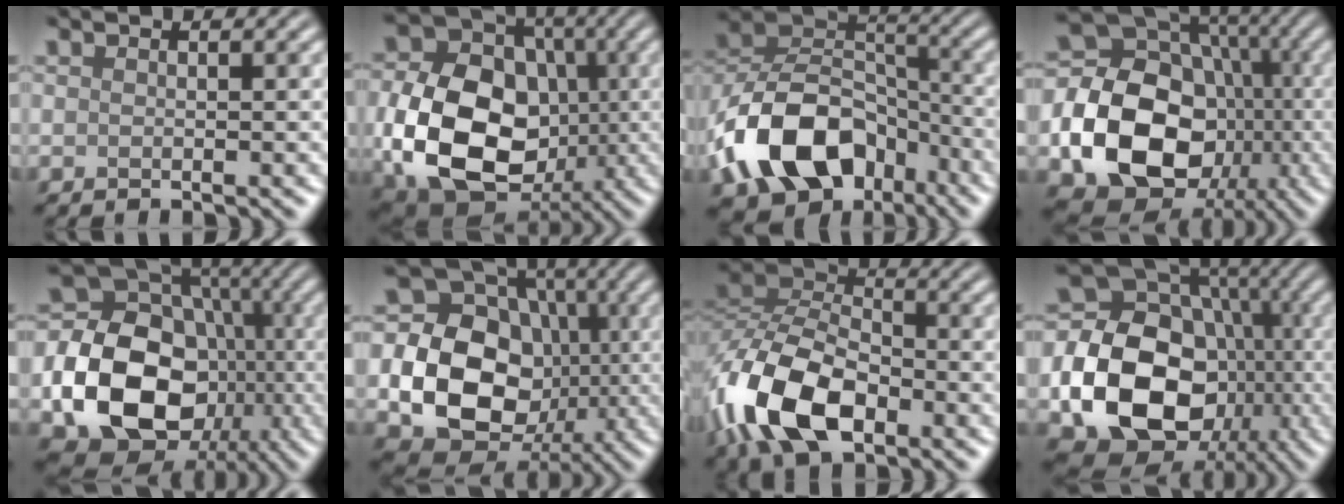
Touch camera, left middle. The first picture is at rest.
{"total": 13.4, "force": [-2.5, 10.1, 8.5], "torque": [-0.172, -0.020, -0.049]}
{"total": 12.9, "force": [-5.8, 8.9, 7.5], "torque": [-0.157, 0.005, -0.113]}
{"total": 18.2, "force": [-3.6, 14.8, 10.0], "torque": [-0.202, -0.033, -0.074]}
{"total": 17.5, "force": [-3.6, 14.1, 9.7], "torque": [-0.194, -0.031, -0.072]}
{"total": 16.8, "force": [-1.7, 14.1, 9.0], "torque": [-0.173, -0.007, -0.040]}
{"total": 10.8, "force": [-4.8, 6.1, 7.6], "torque": [-0.171, 0.002, -0.104]}
{"total": 18.5, "force": [-3.8, 15.0, 10.2], "torque": [-0.192, -0.034, -0.075]}